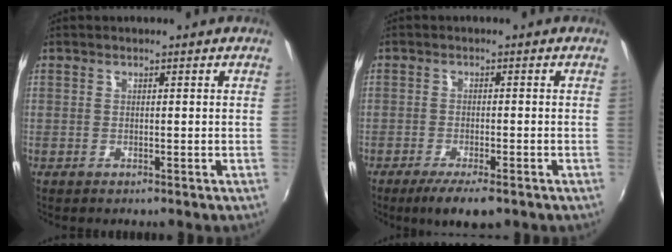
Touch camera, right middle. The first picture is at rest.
{"total": 6.2, "force": [-4.4, 1.4, 4.2], "torque": [-0.090, -0.023, -0.073]}